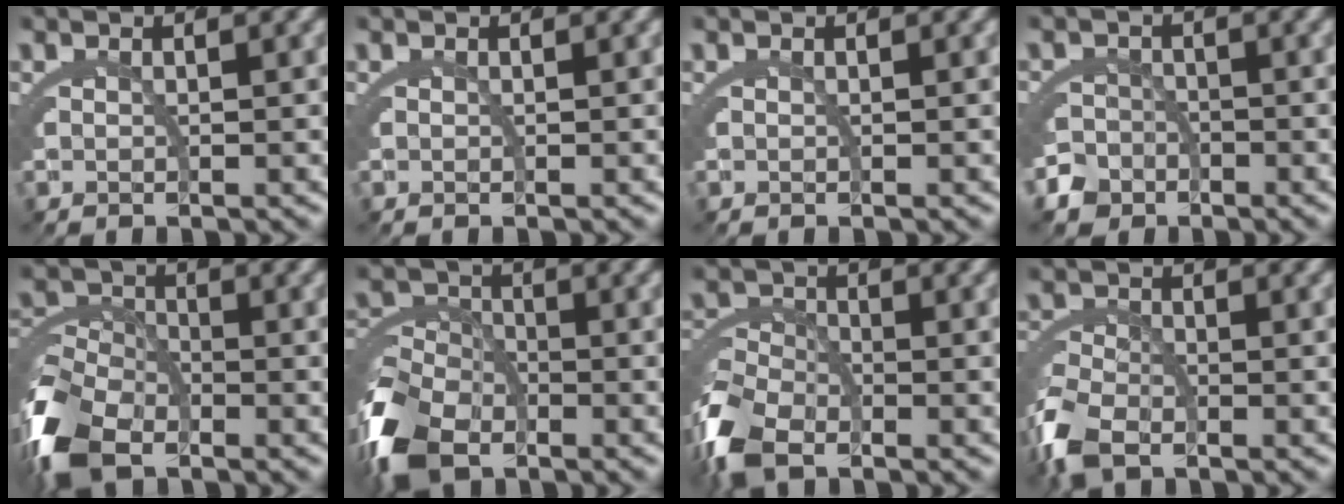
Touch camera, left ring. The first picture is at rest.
{"total": 0.0}
{"total": 0.0}
{"total": 4.1, "force": [-2.7, 2.9, 0.8], "torque": [-0.009, -0.018, -0.044]}
{"total": 6.1, "force": [-3.3, 3.7, 3.5], "torque": [-0.072, -0.023, -0.045]}
{"total": 7.0, "force": [-3.8, 4.5, 3.8], "torque": [-0.070, -0.028, -0.050]}
{"total": 4.5, "force": [-2.5, 2.6, 2.7], "torque": [-0.062, -0.016, -0.034]}
{"total": 3.4, "force": [-2.0, 1.8, 2.1], "torque": [-0.054, -0.013, -0.028]}